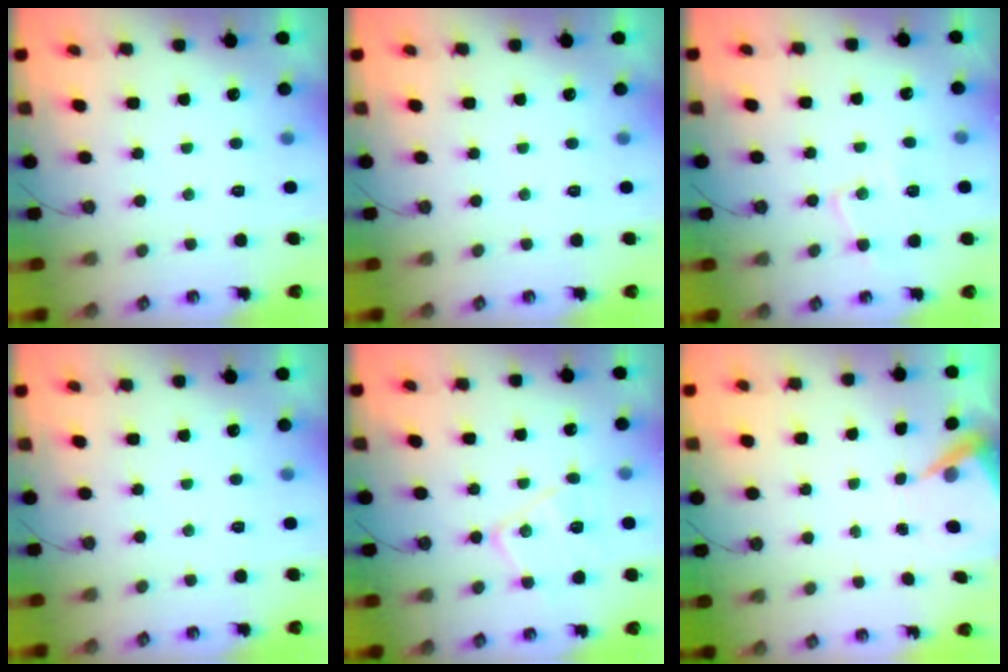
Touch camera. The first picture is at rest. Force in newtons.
{"total": 0.0}
{"total": 9.6, "press": 9.6, "slide": 0.7}
{"total": 0.0}
{"total": 13.6, "press": 13.6, "slide": 0.9}
{"total": 6.9, "press": 6.8, "slide": 0.6}